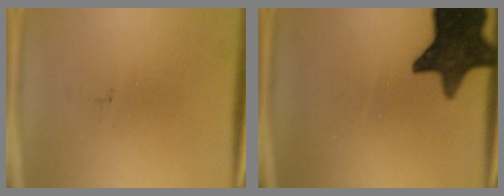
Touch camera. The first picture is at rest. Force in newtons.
{"total": 13.9}